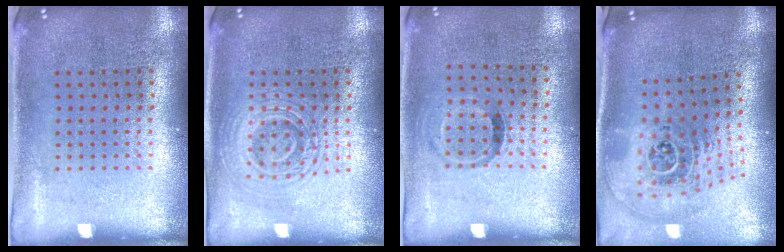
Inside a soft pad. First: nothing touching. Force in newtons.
{"total": 1.8, "press": 1.8, "slide": 0.4}
{"total": 0.8, "press": 0.5, "slide": 0.6}
{"total": 2.8, "press": 1.9, "slide": 2.1}